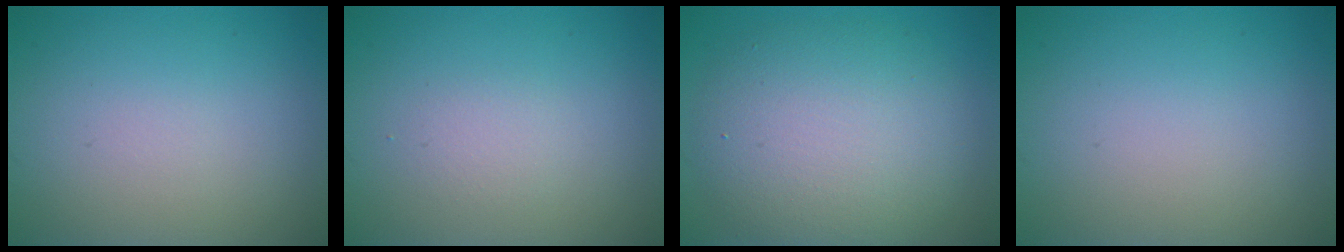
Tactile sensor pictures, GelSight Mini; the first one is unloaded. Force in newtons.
{"total": 1.1, "press": 1.1, "slide": 0.1}
{"total": 7.5, "press": 7.5, "slide": 0.6}
{"total": 0.0}